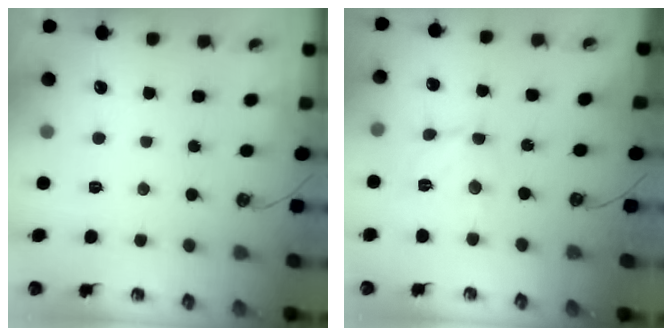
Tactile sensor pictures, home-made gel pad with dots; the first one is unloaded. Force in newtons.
{"total": 8.9, "press": 8.9, "slide": 0.8}